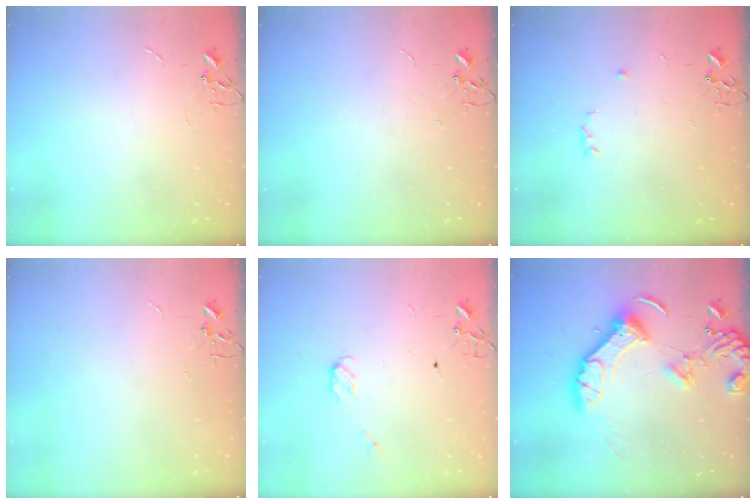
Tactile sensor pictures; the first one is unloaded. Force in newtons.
{"total": 0.0}
{"total": 3.1, "press": 3.1, "slide": 0.5}
{"total": 0.0}
{"total": 3.8, "press": 3.7, "slide": 0.6}
{"total": 15.5, "press": 15.3, "slide": 2.4}